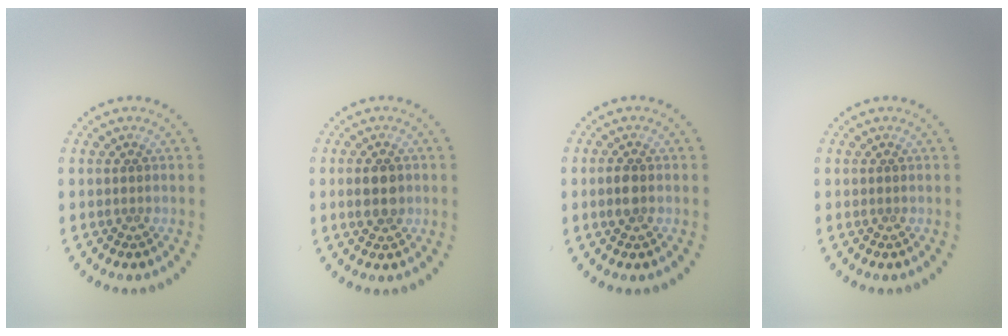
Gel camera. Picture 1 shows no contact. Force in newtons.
{"total": 2.9, "press": 2.9, "slide": 0.1}
{"total": 1.7, "press": 1.7, "slide": 0.1}
{"total": 0.0}